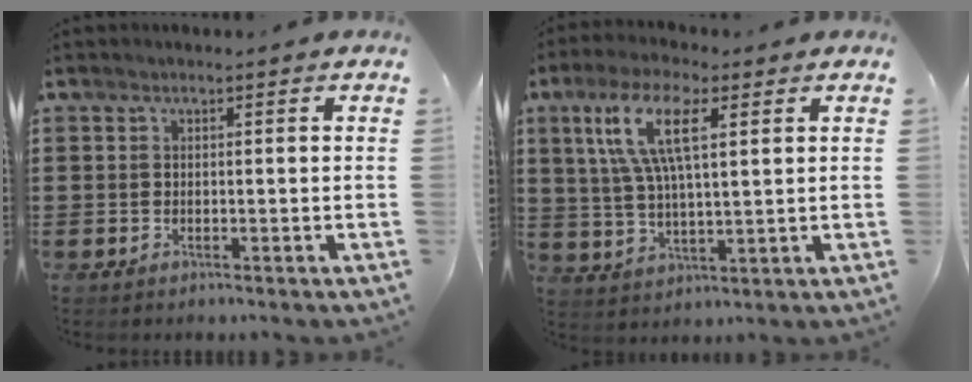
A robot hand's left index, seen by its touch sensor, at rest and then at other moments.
{"total": 10.3, "force": [4.3, 3.5, 8.7], "torque": [-0.186, 0.012, 0.073]}